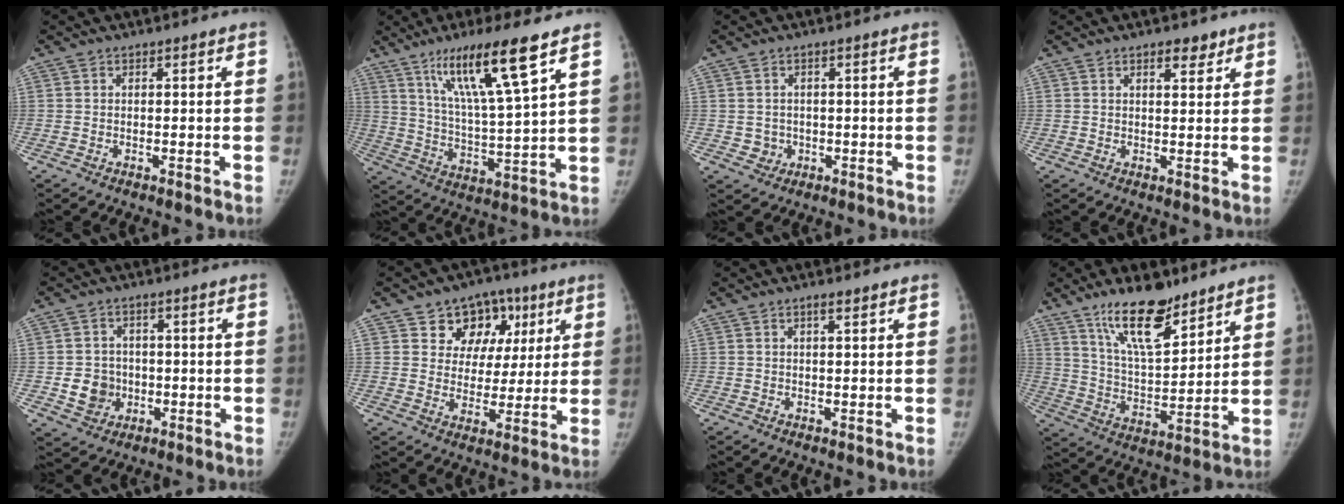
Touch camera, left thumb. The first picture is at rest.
{"total": 15.5, "force": [9.2, 1.1, 12.4], "torque": [-0.221, -0.045, 0.170]}
{"total": 3.0, "force": [-0.5, 2.9, 0.7], "torque": [0.005, 0.006, -0.003]}
{"total": 3.3, "force": [2.2, 1.5, 2.0], "torque": [-0.013, -0.012, 0.032]}
{"total": 6.6, "force": [-1.2, 6.0, 2.4], "torque": [-0.013, 0.009, -0.014]}
{"total": 12.0, "force": [5.5, 9.8, 4.4], "torque": [-0.013, -0.008, 0.084]}
{"total": 1.4, "force": [0.9, 0.3, 1.0], "torque": [-0.018, -0.004, 0.016]}
{"total": 14.7, "force": [10.6, 5.2, 8.9], "torque": [-0.125, -0.071, 0.195]}